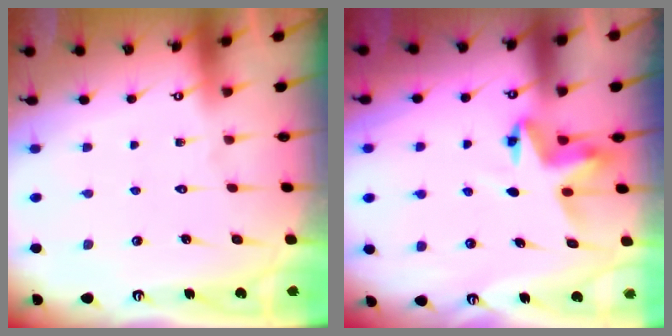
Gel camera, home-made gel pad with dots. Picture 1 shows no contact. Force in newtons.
{"total": 5.1, "press": 5.1, "slide": 0.2}